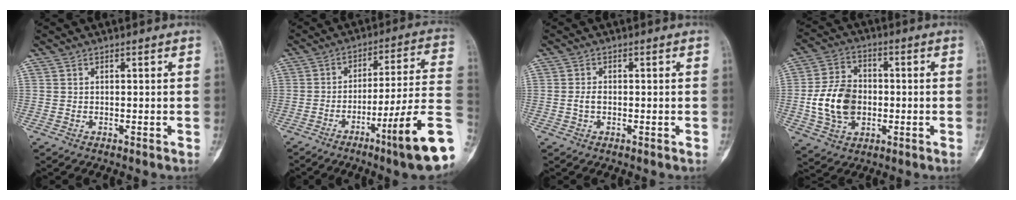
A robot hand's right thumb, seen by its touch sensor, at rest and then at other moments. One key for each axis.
{"total": 18.2, "fx": -7.6, "fy": 0.8, "fz": 16.5, "tx": -0.219, "ty": 0.031, "tz": -0.115}
{"total": 1.7, "fx": -0.3, "fy": 1.1, "fz": 1.3, "tx": -0.029, "ty": 0.004, "tz": -0.007}
{"total": 12.6, "fx": -1.3, "fy": 9.2, "fz": 8.4, "tx": -0.138, "ty": 0.015, "tz": -0.024}